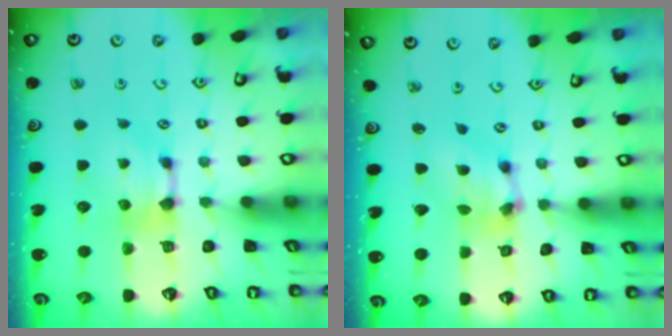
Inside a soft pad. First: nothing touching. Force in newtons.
{"total": 6.1, "press": 5.9, "slide": 1.8}